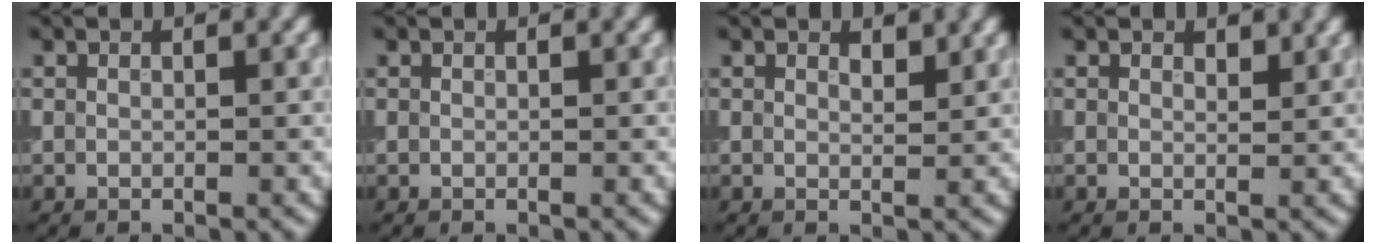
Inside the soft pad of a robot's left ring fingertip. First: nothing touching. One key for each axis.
{"total": 0.0}
{"total": 1.2, "fx": 1.0, "fy": 0.3, "fz": 0.6, "tx": -0.010, "ty": -0.001, "tz": 0.018}
{"total": 0.9, "fx": 0.7, "fy": 0.3, "fz": 0.3, "tx": -0.004, "ty": -0.001, "tz": 0.013}